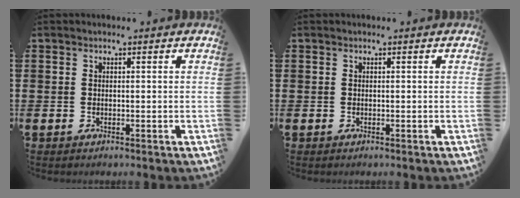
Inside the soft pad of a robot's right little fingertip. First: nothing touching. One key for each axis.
{"total": 0.0}